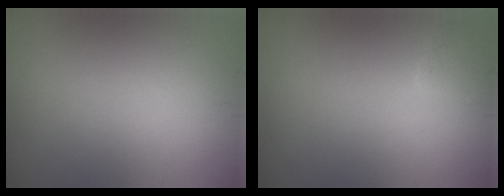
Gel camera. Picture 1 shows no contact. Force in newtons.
{"total": 1.0, "press": 1.0, "slide": 0.1}